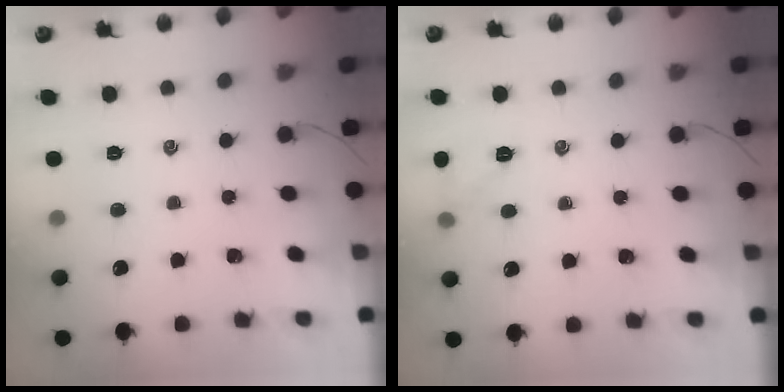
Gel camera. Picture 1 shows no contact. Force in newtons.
{"total": 6.1, "press": 5.9, "slide": 1.4}